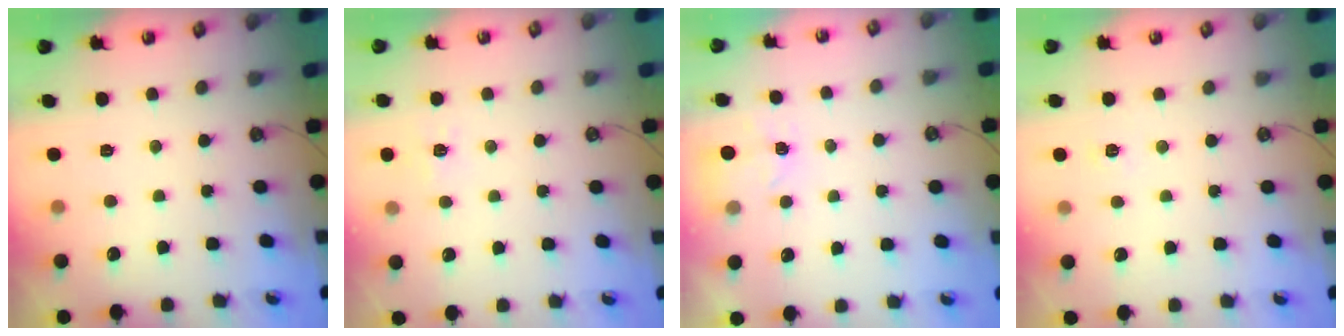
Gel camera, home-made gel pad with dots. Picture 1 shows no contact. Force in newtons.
{"total": 6.3, "press": 6.3, "slide": 0.5}
{"total": 4.0, "press": 4.0, "slide": 0.5}
{"total": 2.6, "press": 2.6, "slide": 0.2}